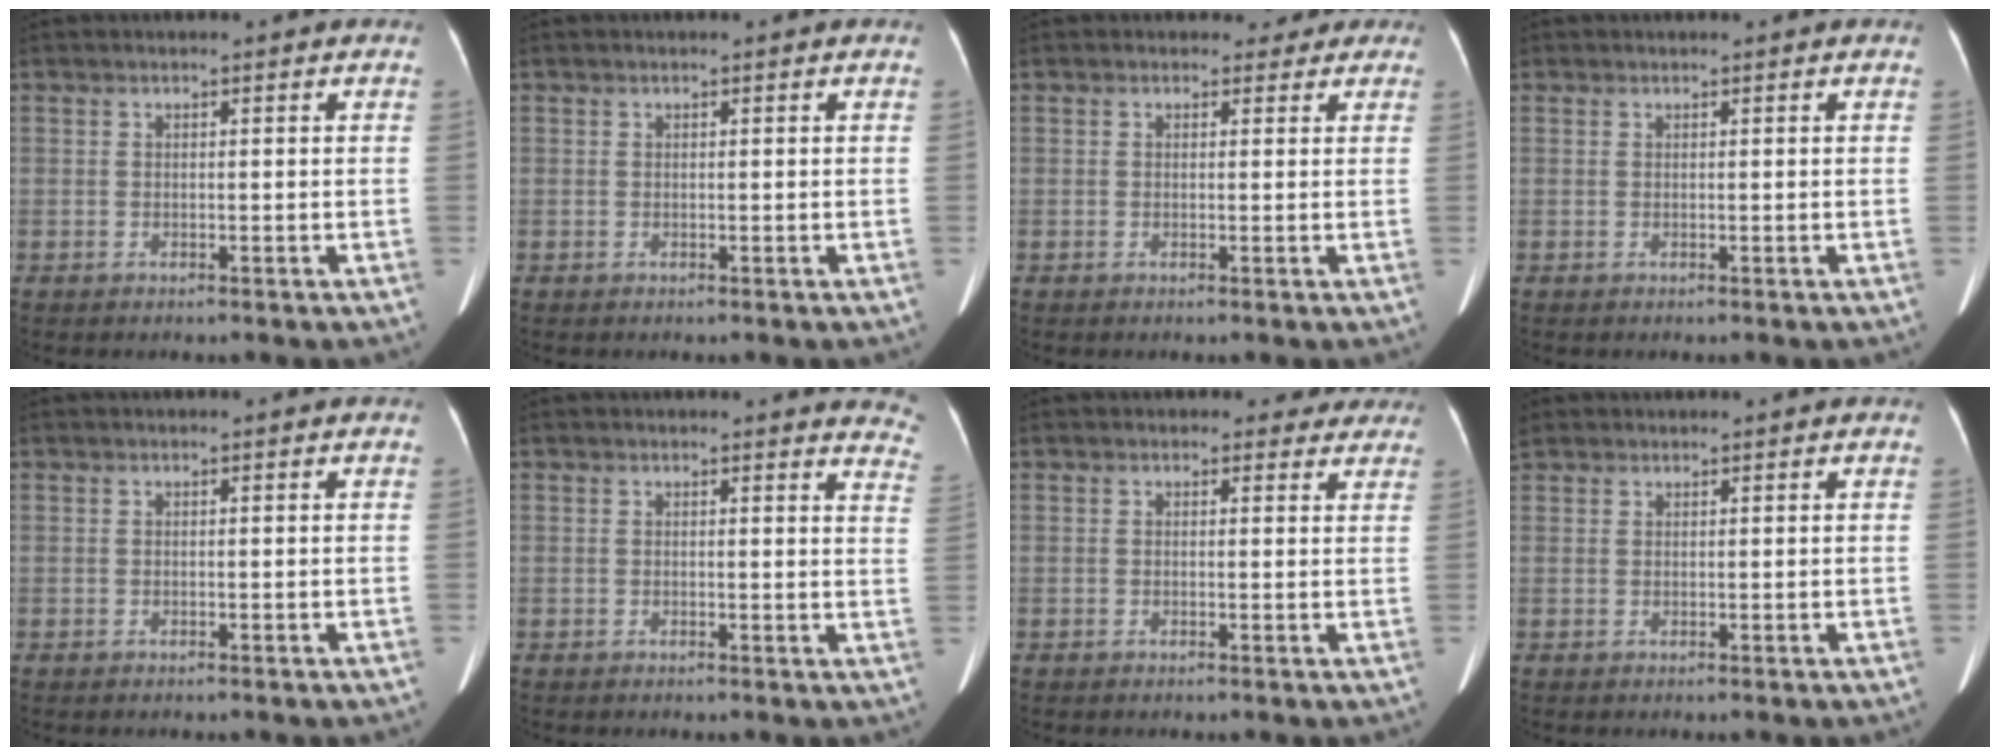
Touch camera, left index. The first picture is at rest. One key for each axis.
{"total": 0.0}
{"total": 2.5, "fx": 2.0, "fy": 1.5, "fz": 0.1, "tx": 0.011, "ty": 0.006, "tz": 0.014}
{"total": 0.0}
{"total": 0.0}
{"total": 7.3, "fx": 7.2, "fy": 1.2, "fz": 0.8, "tx": 0.027, "ty": -0.043, "tz": 0.036}
{"total": 3.5, "fx": 3.1, "fy": 1.7, "fz": 0.2, "tx": 0.017, "ty": -0.001, "tz": 0.019}
{"total": 2.3, "fx": 1.8, "fy": 1.3, "fz": 0.4, "tx": -0.018, "ty": 0.016, "tz": 0.037}